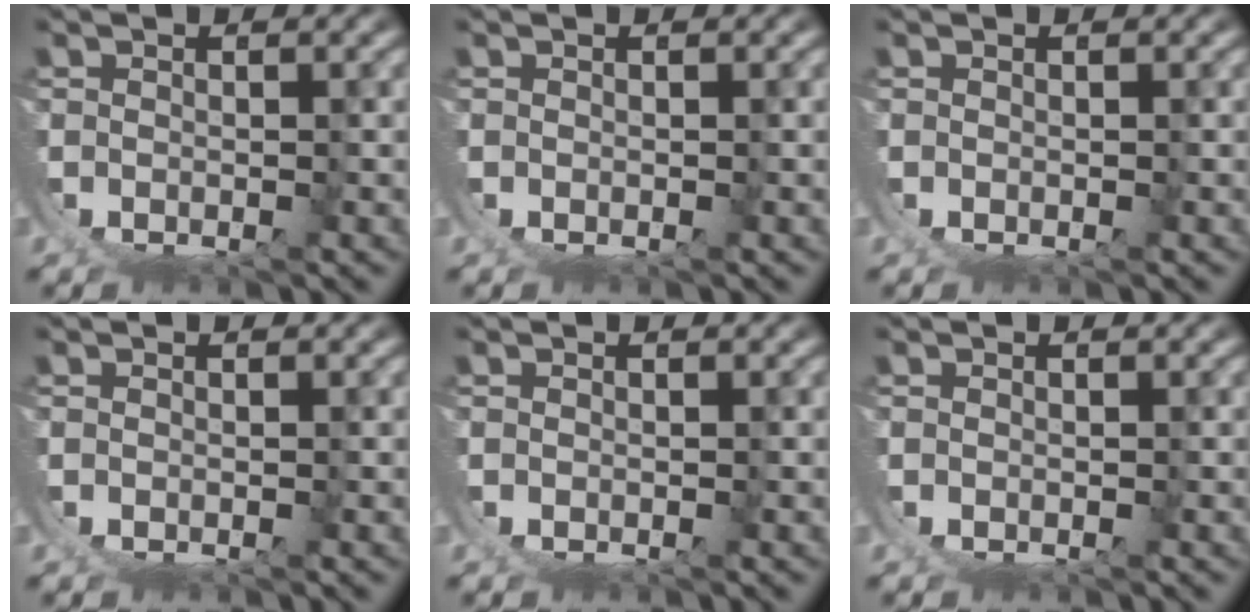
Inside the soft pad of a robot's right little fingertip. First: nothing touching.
{"total": 0.0}
{"total": 0.0}
{"total": 0.0}
{"total": 0.0}
{"total": 0.0}